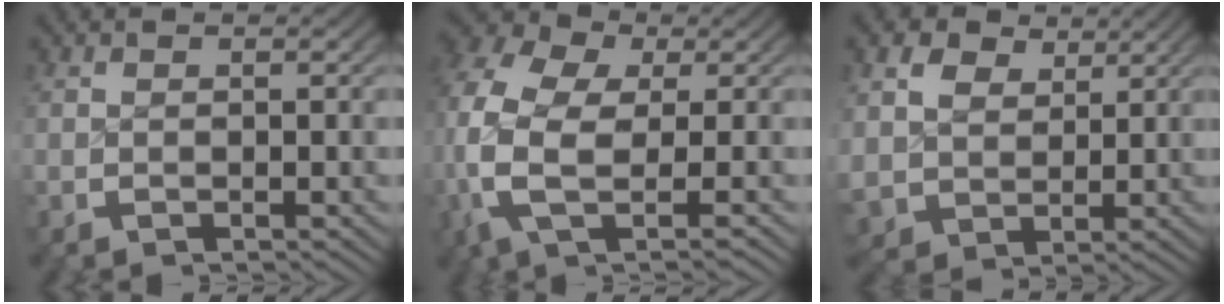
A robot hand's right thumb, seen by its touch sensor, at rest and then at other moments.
{"total": 11.7, "force": [0.3, 8.0, 8.5], "torque": [-0.201, -0.032, 0.006]}
{"total": 5.6, "force": [2.1, 4.6, 2.4], "torque": [-0.061, -0.021, 0.049]}